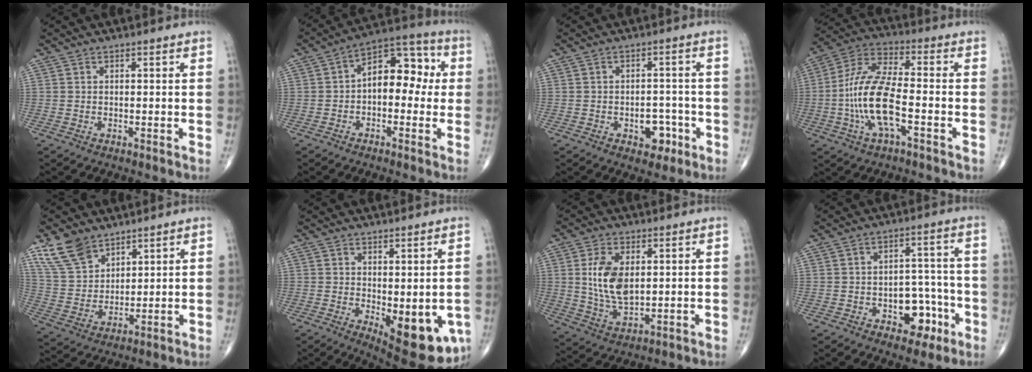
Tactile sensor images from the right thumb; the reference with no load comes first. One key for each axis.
{"total": 11.6, "fx": 0.3, "fy": 7.1, "fz": 9.2, "tx": -0.099, "ty": 0.038, "tz": -0.012}
{"total": 5.6, "fx": -2.3, "fy": 3.7, "fz": 3.5, "tx": -0.018, "ty": 0.020, "tz": -0.025}
{"total": 14.2, "fx": -3.4, "fy": 5.2, "fz": 12.8, "tx": -0.269, "ty": 0.032, "tz": -0.069}
{"total": 9.9, "fx": 7.1, "fy": 5.7, "fz": 4.0, "tx": -0.068, "ty": -0.026, "tz": 0.151}
{"total": 12.7, "fx": -3.1, "fy": 5.4, "fz": 11.0, "tx": -0.120, "ty": -0.020, "tz": -0.025}
{"total": 10.2, "fx": 1.7, "fy": 5.7, "fz": 8.3, "tx": -0.153, "ty": -0.015, "tz": 0.041}
{"total": 8.7, "fx": -3.5, "fy": 5.8, "fz": 5.5, "tx": -0.035, "ty": 0.038, "tz": -0.043}